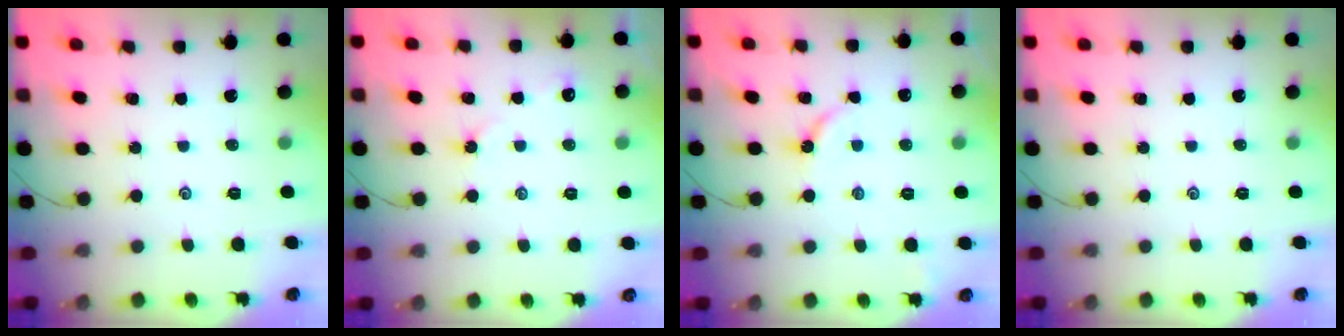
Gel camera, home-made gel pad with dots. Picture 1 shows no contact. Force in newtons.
{"total": 3.0, "press": 2.9, "slide": 0.4}
{"total": 4.1, "press": 4.0, "slide": 0.4}
{"total": 0.0}